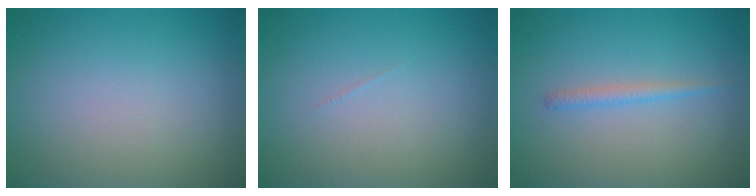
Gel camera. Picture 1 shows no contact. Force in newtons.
{"total": 0.0}
{"total": 1.1, "press": 1.1, "slide": 0.1}